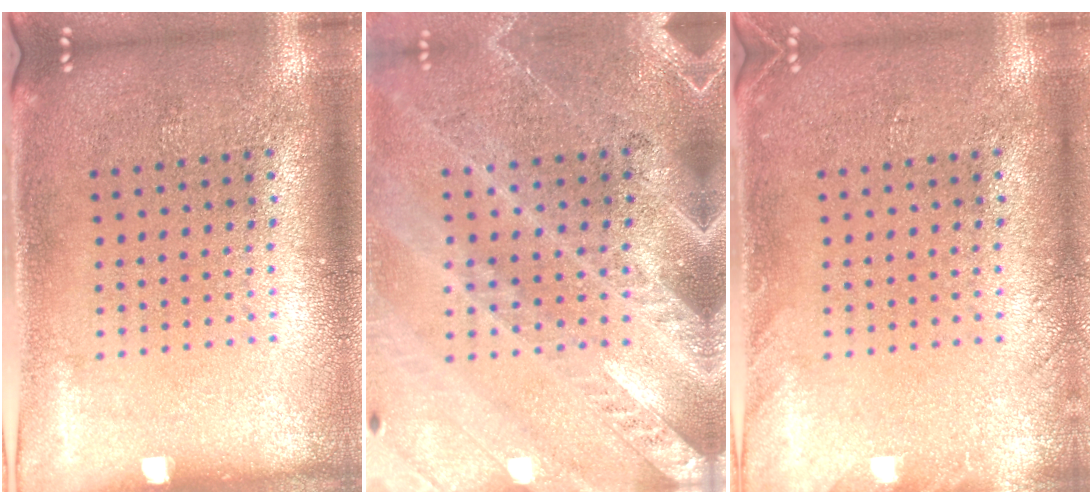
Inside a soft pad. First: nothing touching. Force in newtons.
{"total": 2.9, "press": 2.7, "slide": 1.2}
{"total": 1.2, "press": 1.2, "slide": 0.1}